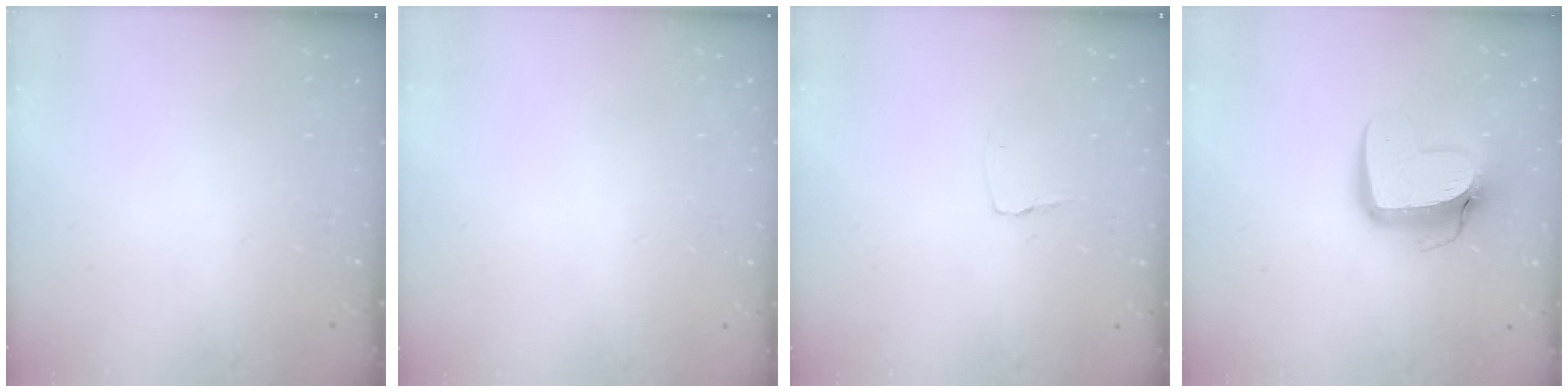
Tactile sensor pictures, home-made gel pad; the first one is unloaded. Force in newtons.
{"total": 0.0}
{"total": 2.9, "press": 2.9, "slide": 0.3}
{"total": 12.4, "press": 12.3, "slide": 1.2}